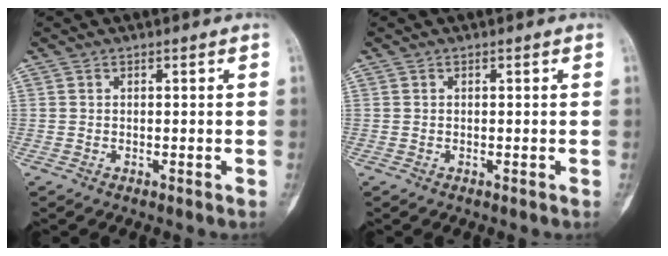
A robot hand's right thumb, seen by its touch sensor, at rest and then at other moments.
{"total": 0.0}